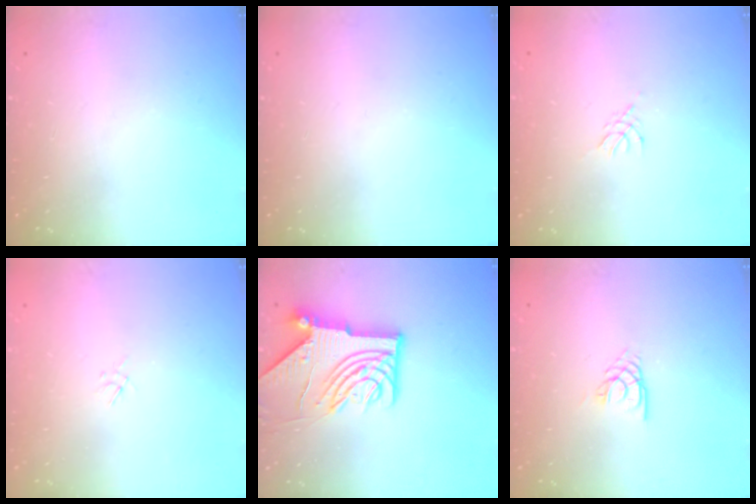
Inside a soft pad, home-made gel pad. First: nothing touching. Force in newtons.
{"total": 0.0}
{"total": 2.7, "press": 2.6, "slide": 0.6}
{"total": 1.0, "press": 0.9, "slide": 0.4}
{"total": 12.2, "press": 12.1, "slide": 1.5}
{"total": 2.1, "press": 2.1, "slide": 0.2}